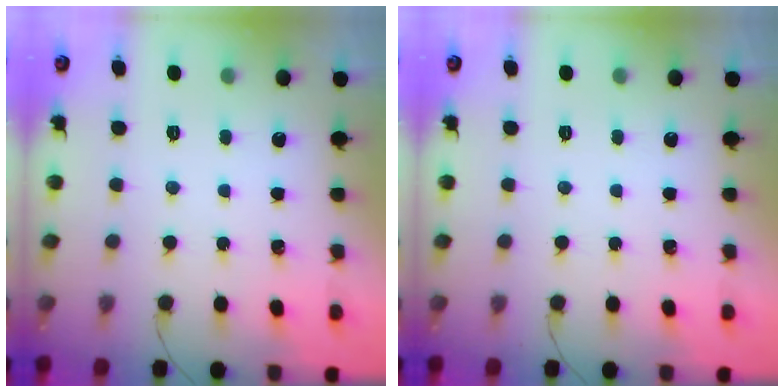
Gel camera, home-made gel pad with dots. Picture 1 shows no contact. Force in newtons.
{"total": 0.0}